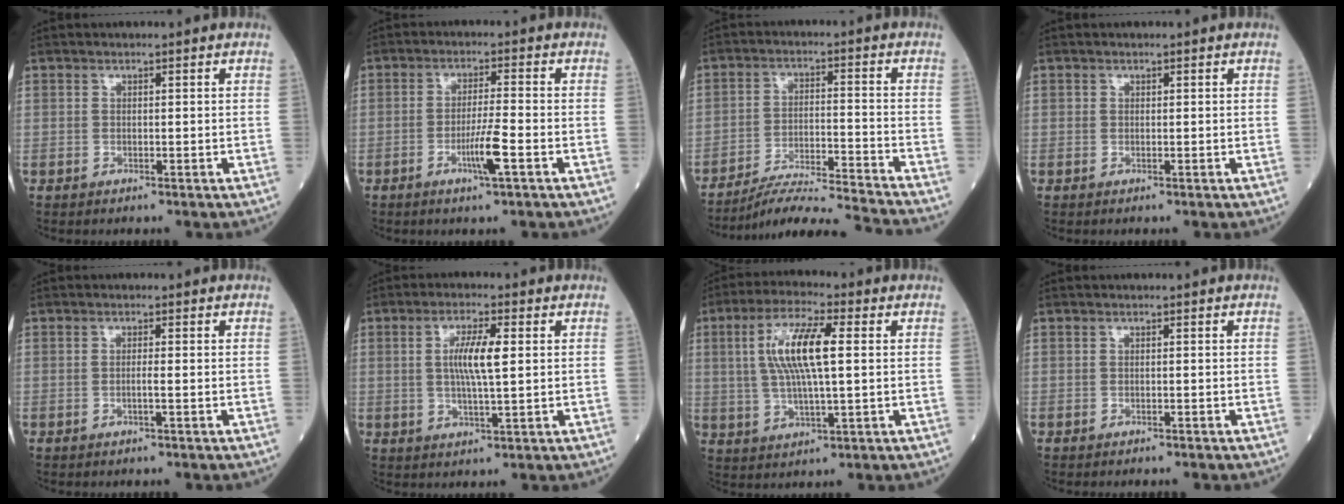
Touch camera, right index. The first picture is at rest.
{"total": 5.0, "force": [-2.0, -0.3, 4.5], "torque": [-0.087, -0.008, -0.037]}
{"total": 13.0, "force": [-12.3, -2.4, 3.5], "torque": [-0.048, -0.006, -0.202]}
{"total": 0.0}
{"total": 0.9, "force": [-0.2, -0.2, 0.8], "torque": [-0.016, 0.001, -0.004]}
{"total": 6.1, "force": [1.0, 0.6, 6.0], "torque": [-0.117, 0.002, 0.021]}
{"total": 10.4, "force": [1.9, 1.8, 10.1], "torque": [-0.207, 0.010, 0.039]}
{"total": 1.4, "force": [-1.2, 0.2, 0.7], "torque": [-0.014, -0.002, -0.011]}